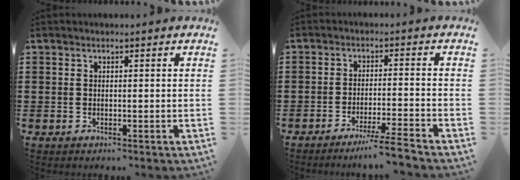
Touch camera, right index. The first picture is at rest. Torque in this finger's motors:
{"motor_torque": [0.58, -0.45, 0.22, 0.02]}